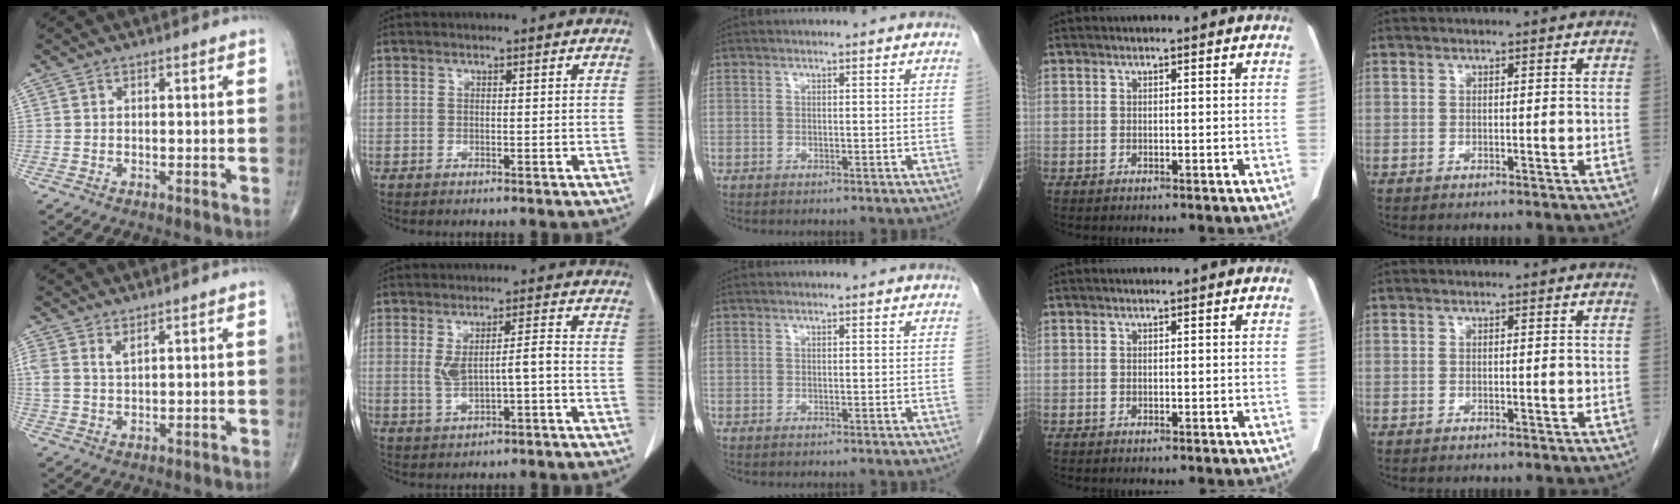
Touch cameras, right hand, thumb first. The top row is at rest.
{"thumb": {"total": 3.1, "force": [1.9, 1.1, 2.1], "torque": [-0.048, -0.005, 0.045]}, "index": {"total": 5.1, "force": [-0.4, 0.9, 5.0], "torque": [-0.095, 0.010, 0.001]}}